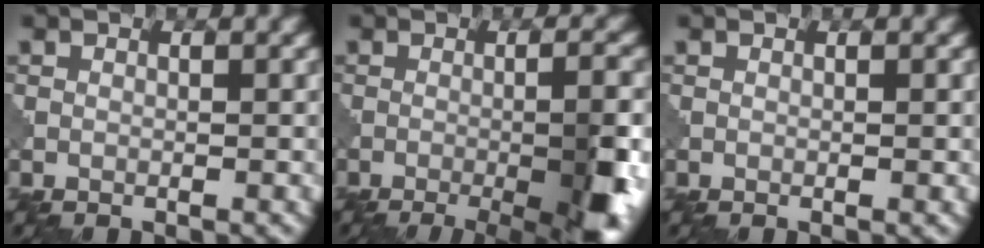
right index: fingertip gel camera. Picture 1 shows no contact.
{"total": 9.5, "force": [-3.6, 2.5, 8.5], "torque": [-0.107, -0.001, -0.043]}
{"total": 0.0}